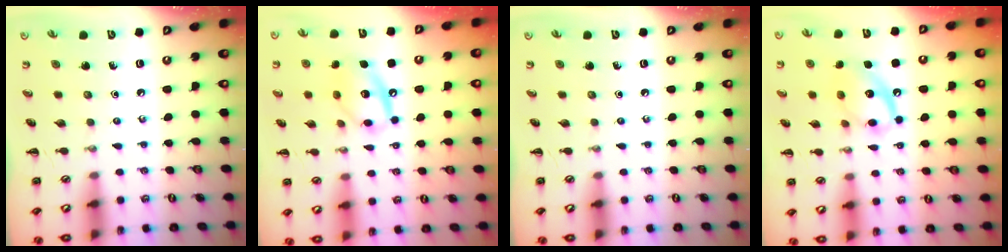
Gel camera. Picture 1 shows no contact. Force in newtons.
{"total": 13.4, "press": 13.2, "slide": 1.7}
{"total": 0.0}
{"total": 13.1, "press": 13.0, "slide": 1.5}